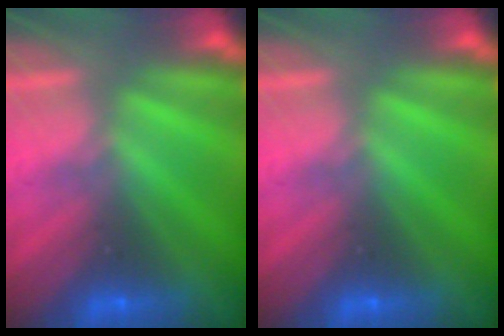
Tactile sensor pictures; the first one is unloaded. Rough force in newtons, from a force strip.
{"total": 0.0}